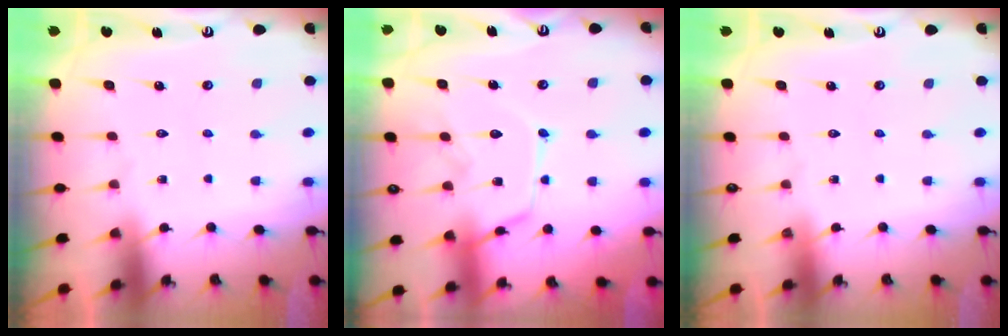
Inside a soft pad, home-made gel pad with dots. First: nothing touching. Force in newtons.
{"total": 14.1, "press": 14.1, "slide": 1.2}
{"total": 0.0}